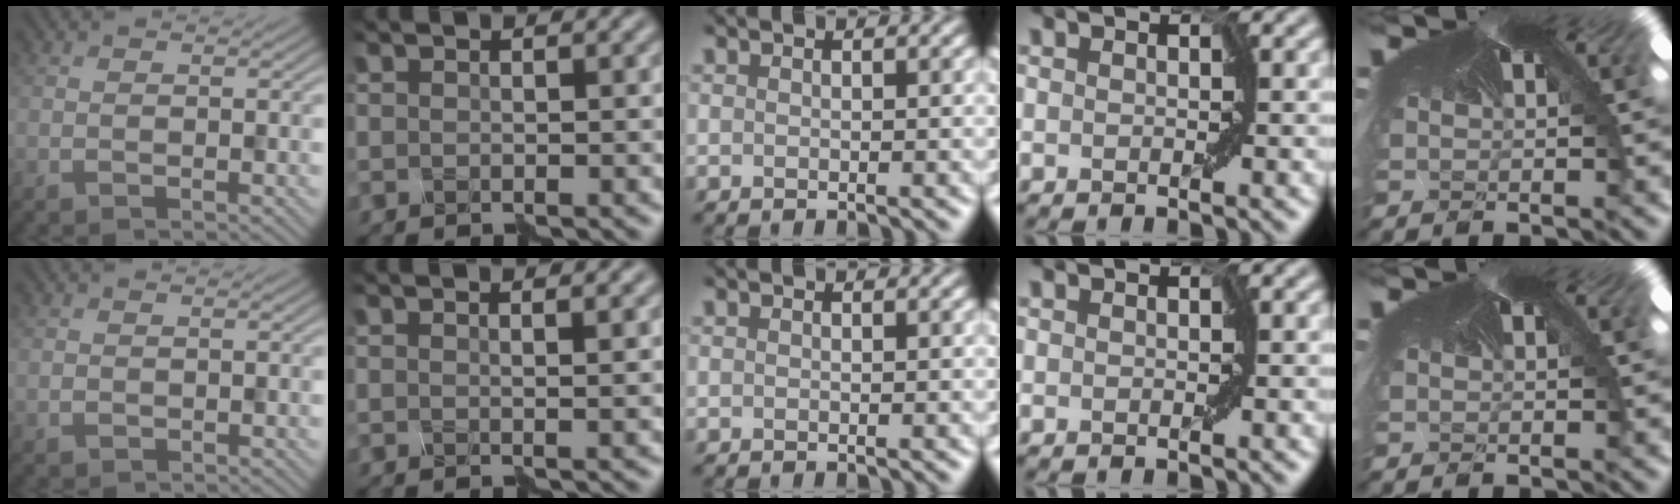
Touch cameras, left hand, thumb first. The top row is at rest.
{"thumb": {"total": 0.7, "force": [0.2, 0.6, 0.3], "torque": [-0.006, -0.001, 0.007]}, "index": {"total": 1.5, "force": [0.9, 0.5, 1.1], "torque": [-0.007, 0.007, -0.002]}}